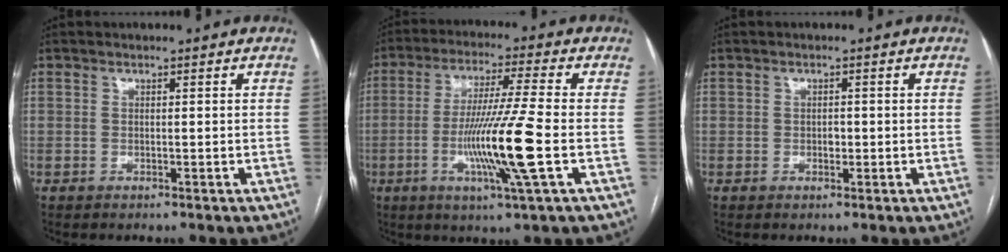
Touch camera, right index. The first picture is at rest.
{"total": 12.8, "force": [-3.2, -1.3, 12.3], "torque": [-0.240, -0.017, -0.062]}
{"total": 1.1, "force": [-0.2, 0.8, 0.8], "torque": [-0.012, 0.002, -0.002]}